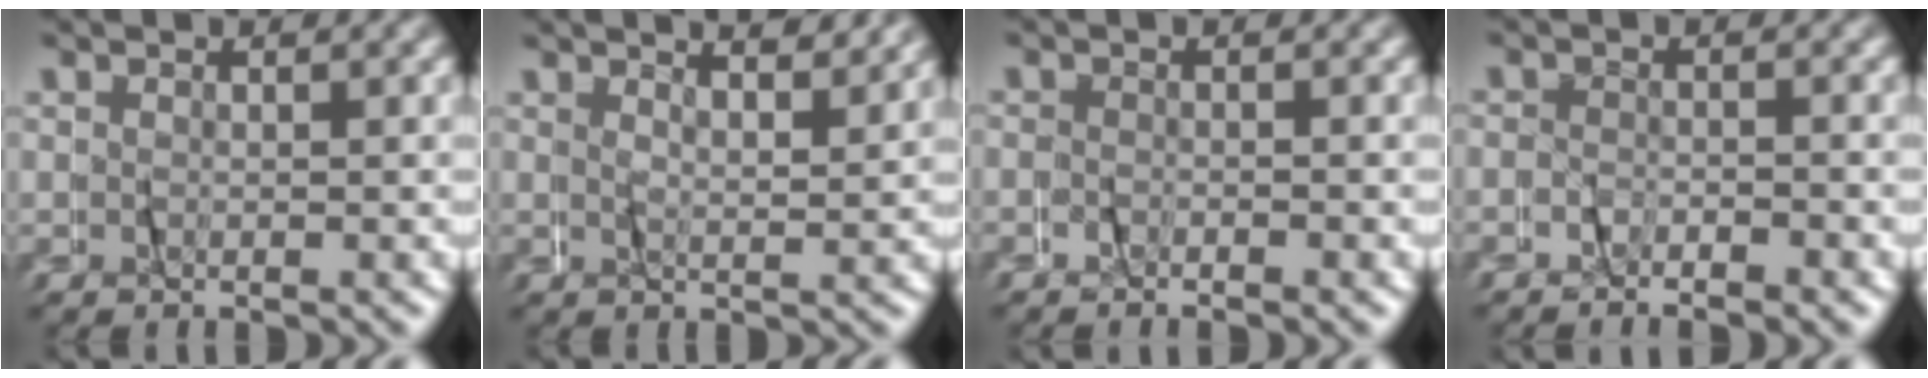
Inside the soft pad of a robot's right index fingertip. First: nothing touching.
{"total": 2.7, "force": [2.5, -0.7, 0.7], "torque": [-0.025, 0.004, 0.037]}
{"total": 2.2, "force": [-0.2, 1.7, 1.4], "torque": [-0.040, 0.002, -0.012]}
{"total": 2.0, "force": [-1.0, 1.6, 0.9], "torque": [-0.028, 0.002, -0.028]}